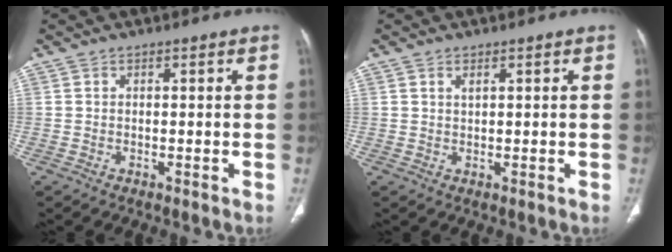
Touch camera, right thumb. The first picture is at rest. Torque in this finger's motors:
{"motor_torque": [-0.35, 0.18, -0.13, 0.16, 0.02]}